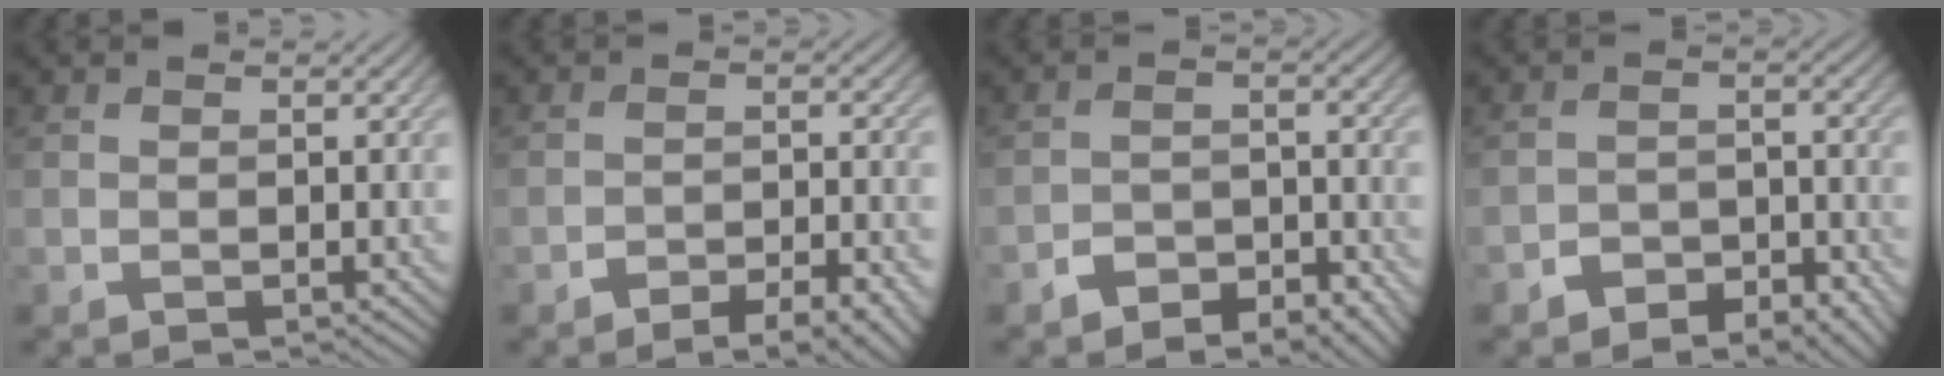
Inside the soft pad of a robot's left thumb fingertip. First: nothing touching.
{"total": 6.2, "force": [-4.4, 1.8, 4.0], "torque": [-0.066, 0.002, -0.058]}
{"total": 5.9, "force": [-4.3, 2.7, 2.9], "torque": [-0.042, 0.001, -0.079]}
{"total": 6.2, "force": [-4.3, 3.2, 3.2], "torque": [-0.044, 0.000, -0.076]}